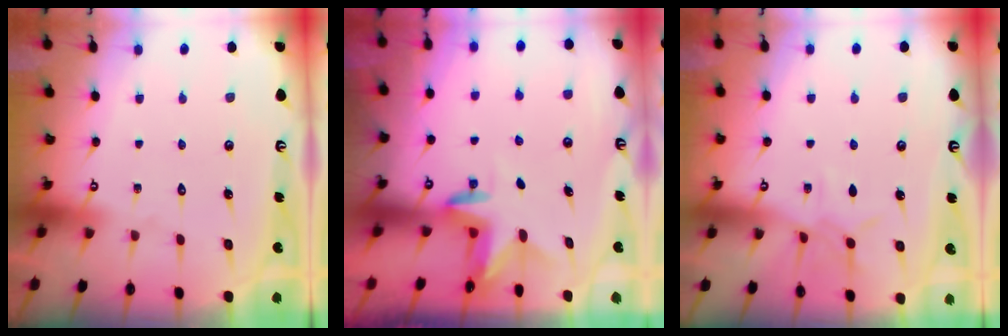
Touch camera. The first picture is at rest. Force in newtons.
{"total": 3.4, "press": 3.4, "slide": 0.3}
{"total": 5.9, "press": 5.9, "slide": 0.5}